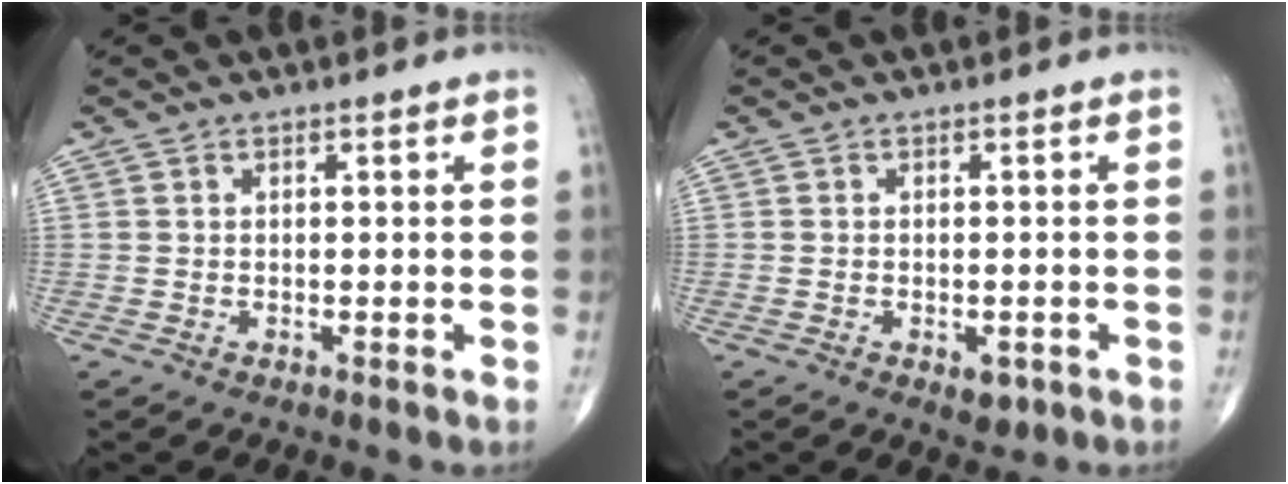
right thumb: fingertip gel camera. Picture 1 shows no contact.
{"total": 2.5, "force": [-1.0, 1.5, 1.8], "torque": [-0.012, 0.002, -0.006]}